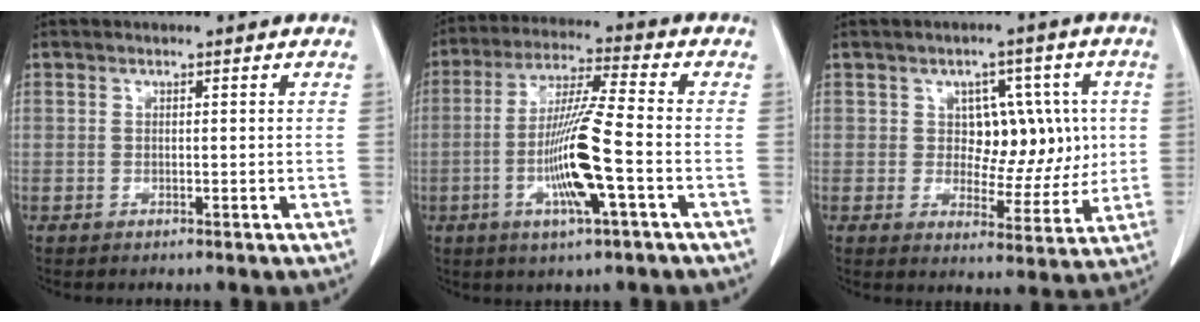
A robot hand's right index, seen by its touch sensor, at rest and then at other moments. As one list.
[{"total": 12.0, "force": [-3.2, 0.0, 11.6], "torque": [-0.227, -0.009, -0.065]}, {"total": 8.4, "force": [1.2, 5.7, 6.1], "torque": [-0.063, 0.019, 0.027]}]